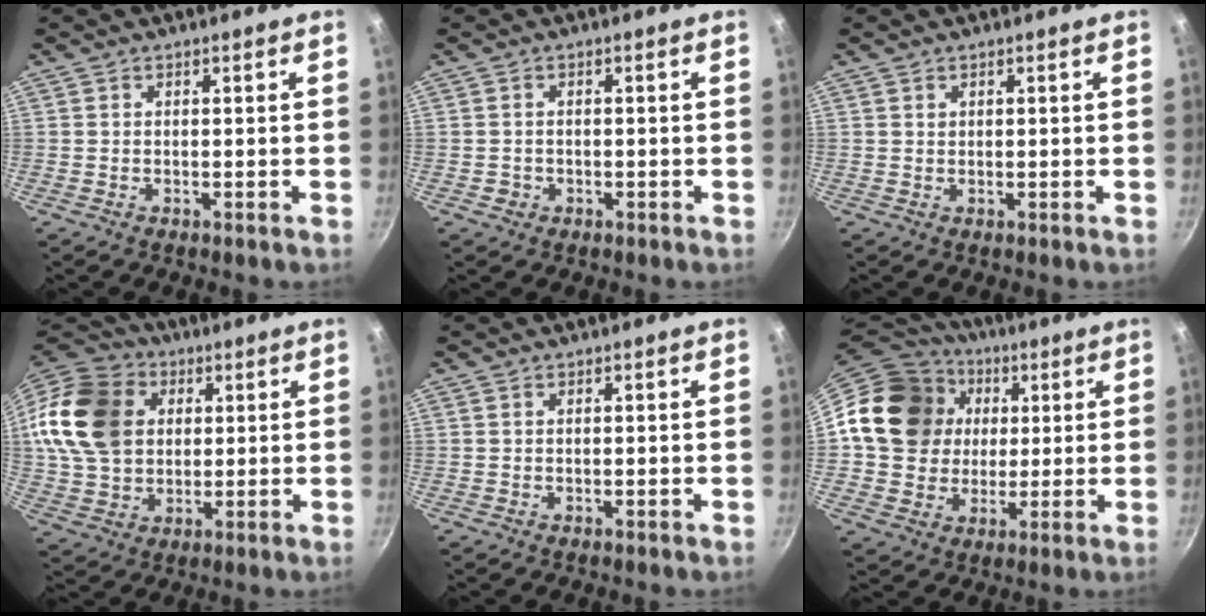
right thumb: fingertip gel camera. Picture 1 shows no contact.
{"total": 1.6, "force": [-0.6, 1.4, 0.5], "torque": [-0.008, 0.004, -0.004]}
{"total": 0.7, "force": [0.4, 0.5, 0.2], "torque": [-0.002, 0.000, 0.008]}
{"total": 20.4, "force": [5.1, 16.0, 11.6], "torque": [-0.212, 0.013, 0.095]}
{"total": 0.0}
{"total": 19.0, "force": [3.4, 16.5, 8.8], "torque": [-0.142, 0.023, 0.059]}